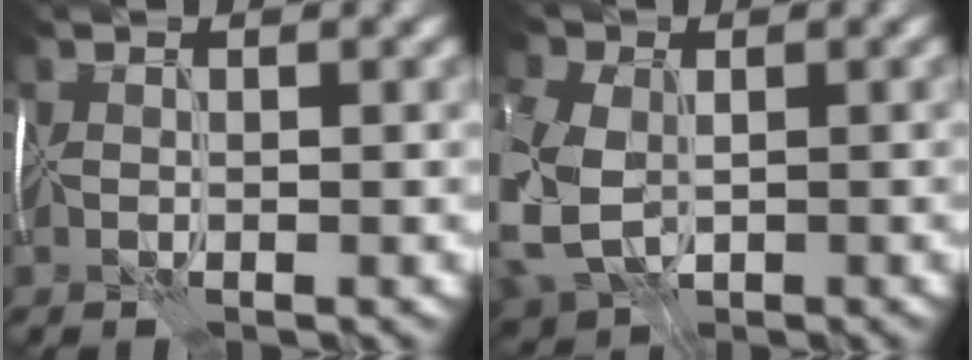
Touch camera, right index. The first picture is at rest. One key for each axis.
{"total": 11.3, "fx": -1.8, "fy": 7.9, "fz": 7.9, "tx": -0.183, "ty": -0.022, "tz": -0.032}